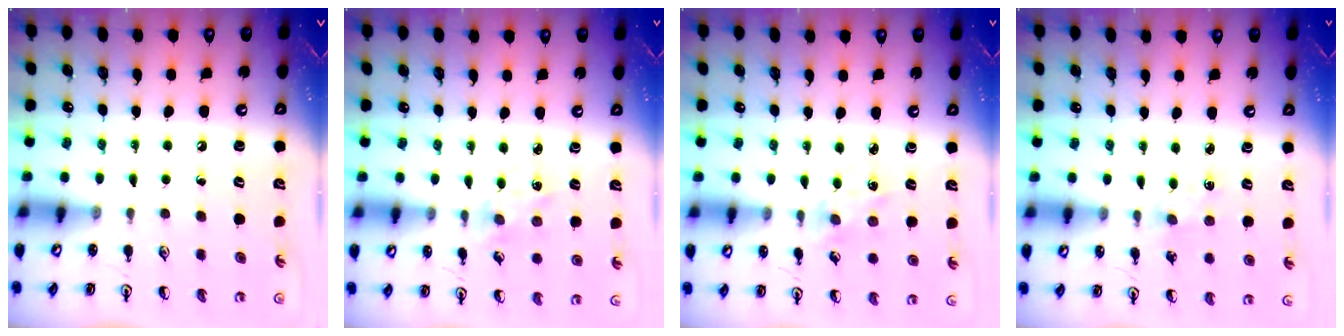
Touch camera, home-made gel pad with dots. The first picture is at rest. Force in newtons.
{"total": 1.9, "press": 1.9, "slide": 0.3}
{"total": 1.9, "press": 1.9, "slide": 0.3}
{"total": 1.4, "press": 1.3, "slide": 0.3}